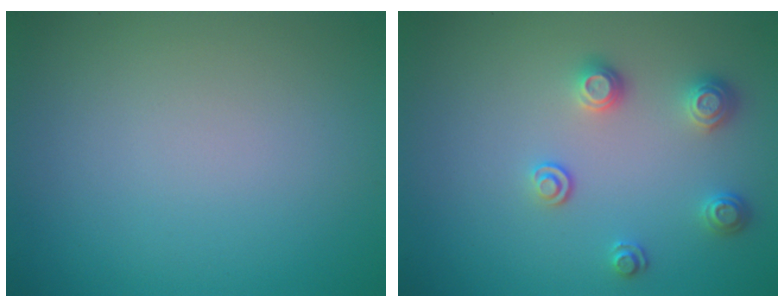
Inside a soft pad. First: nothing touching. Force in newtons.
{"total": 2.3, "press": 2.3, "slide": 0.6}